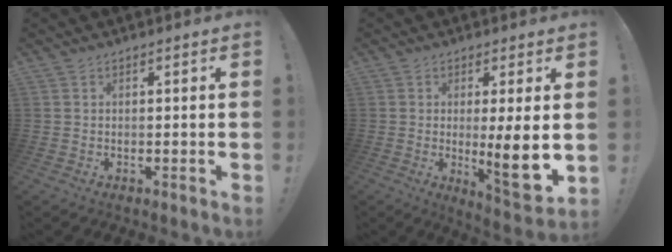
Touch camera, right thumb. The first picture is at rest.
{"total": 11.1, "force": [0.0, 1.2, 11.0], "torque": [-0.143, -0.022, 0.001]}